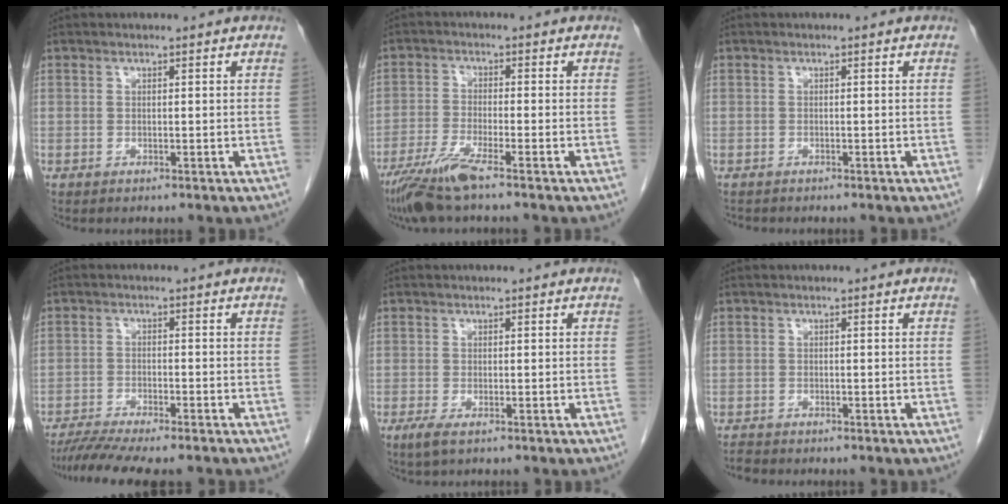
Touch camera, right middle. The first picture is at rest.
{"total": 6.7, "force": [-4.8, -0.1, 4.7], "torque": [-0.099, -0.023, -0.095]}
{"total": 1.0, "force": [-1.0, 0.2, 0.2], "torque": [-0.013, -0.004, -0.016]}
{"total": 8.9, "force": [-7.6, 0.6, 4.5], "torque": [-0.070, -0.015, -0.120]}
{"total": 1.9, "force": [-1.1, 0.3, 1.5], "torque": [-0.040, -0.009, -0.020]}
{"total": 0.9, "force": [-0.9, 0.2, 0.1], "torque": [-0.008, -0.003, -0.015]}